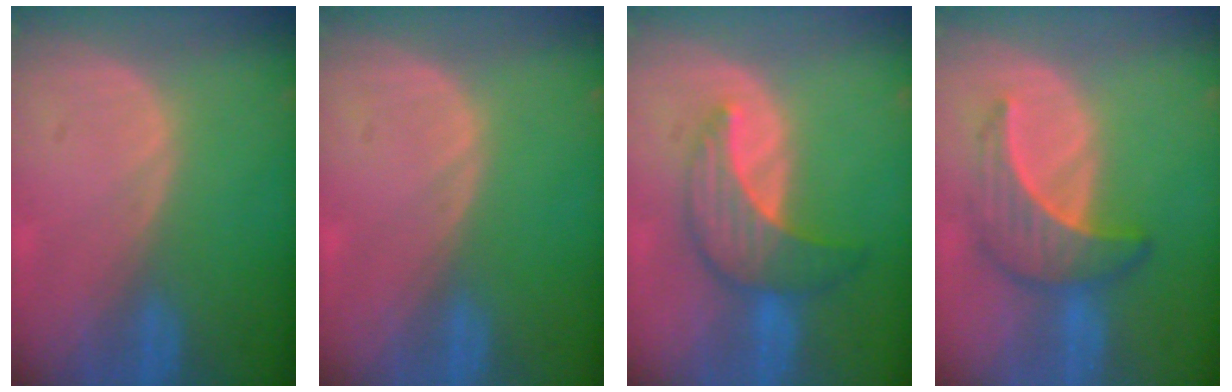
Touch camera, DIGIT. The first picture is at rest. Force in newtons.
{"total": 0.0}
{"total": 7.0, "press": 6.9, "slide": 1.0}
{"total": 6.5, "press": 6.4, "slide": 1.0}